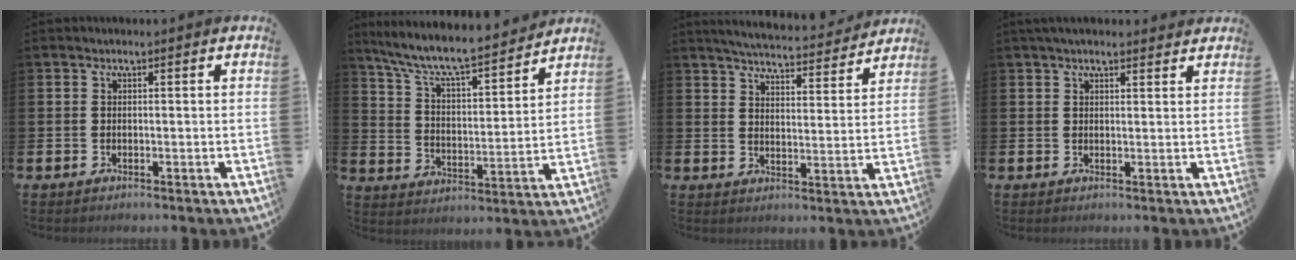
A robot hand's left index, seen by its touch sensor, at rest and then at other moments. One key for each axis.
{"total": 8.7, "fx": 8.1, "fy": 1.0, "fz": 3.1, "tx": -0.094, "ty": -0.062, "tz": 0.136}
{"total": 5.5, "fx": 5.4, "fy": 0.4, "fz": 1.0, "tx": -0.035, "ty": -0.040, "tz": 0.091}
{"total": 2.6, "fx": 2.3, "fy": 0.6, "fz": 0.9, "tx": -0.021, "ty": 0.000, "tz": 0.042}